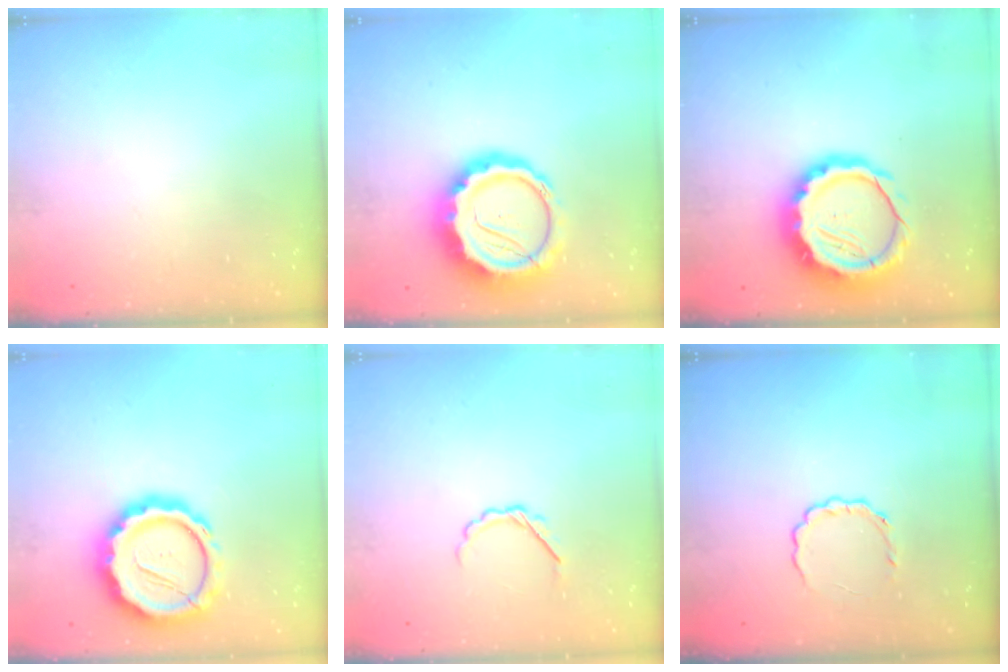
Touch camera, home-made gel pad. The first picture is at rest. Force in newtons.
{"total": 17.2, "press": 16.8, "slide": 3.8}
{"total": 13.4, "press": 13.1, "slide": 2.9}
{"total": 17.6, "press": 17.3, "slide": 3.2}
{"total": 2.9, "press": 2.7, "slide": 0.9}
{"total": 2.8, "press": 2.8, "slide": 0.4}